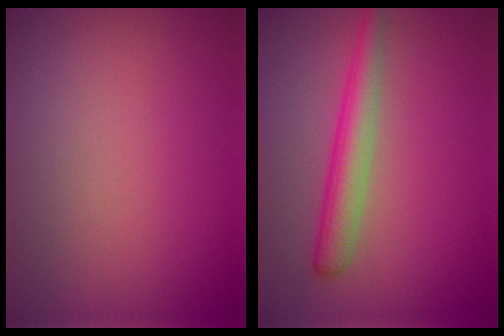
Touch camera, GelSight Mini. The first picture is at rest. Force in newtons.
{"total": 3.5, "press": 3.5, "slide": 0.1}